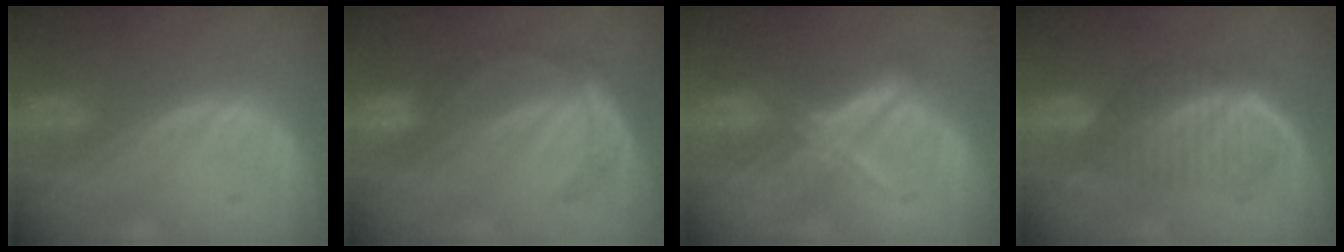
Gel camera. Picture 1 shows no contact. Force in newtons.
{"total": 5.5, "press": 4.7, "slide": 2.8}
{"total": 5.6, "press": 5.2, "slide": 2.2}
{"total": 6.0, "press": 5.7, "slide": 1.9}